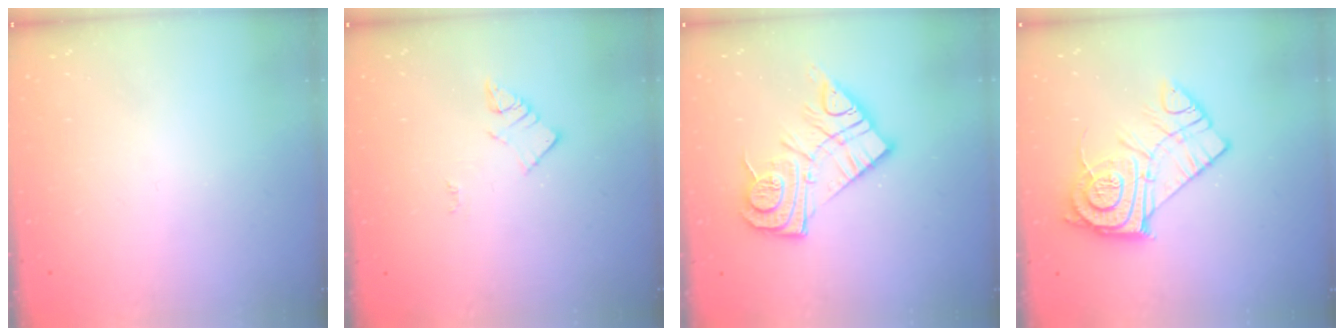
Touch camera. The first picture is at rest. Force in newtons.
{"total": 4.2, "press": 4.2, "slide": 0.3}
{"total": 16.0, "press": 16.0, "slide": 1.3}
{"total": 14.5, "press": 14.5, "slide": 1.0}